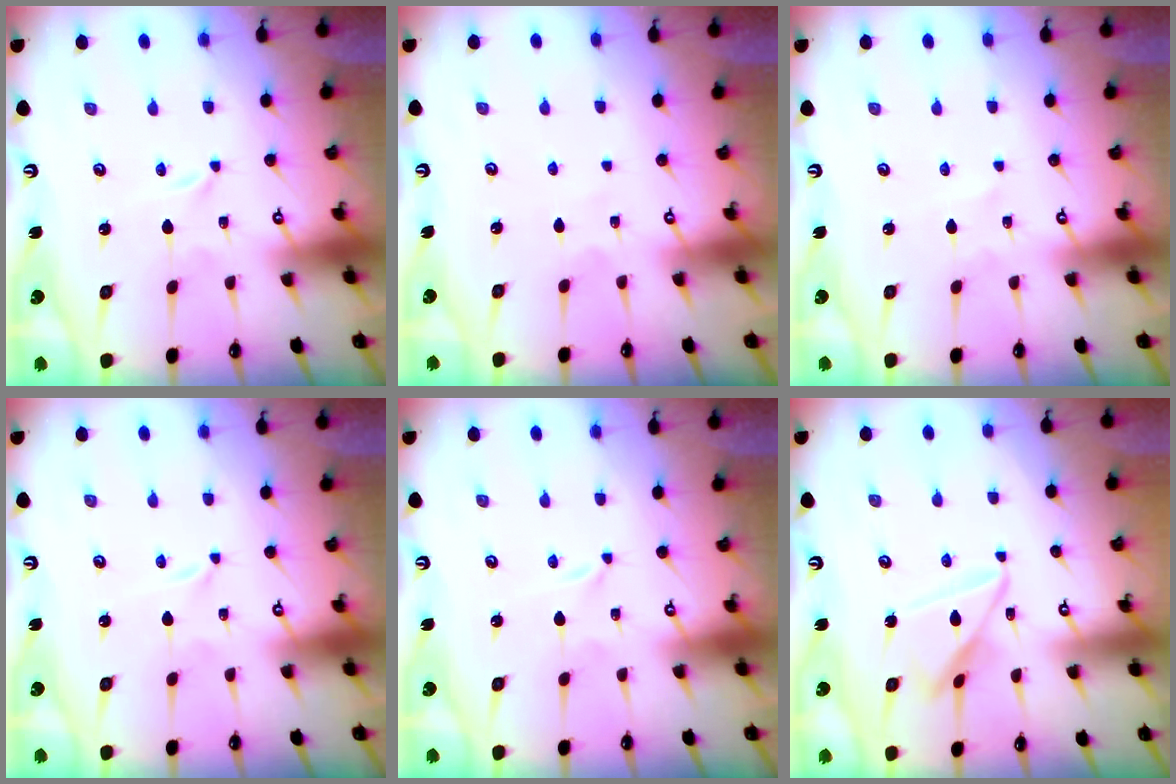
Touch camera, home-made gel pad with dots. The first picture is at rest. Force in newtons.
{"total": 2.0, "press": 2.0, "slide": 0.2}
{"total": 1.5, "press": 1.4, "slide": 0.1}
{"total": 0.0}
{"total": 0.0}
{"total": 11.8, "press": 11.7, "slide": 1.2}